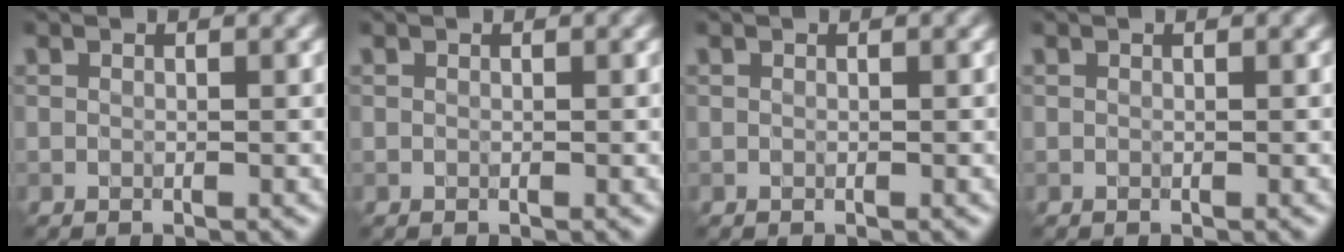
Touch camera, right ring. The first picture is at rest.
{"total": 0.0}
{"total": 0.0}
{"total": 0.0}